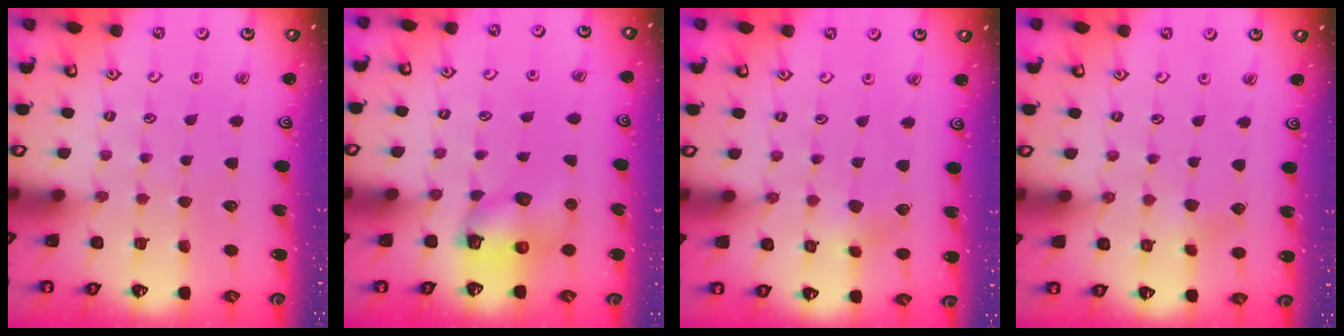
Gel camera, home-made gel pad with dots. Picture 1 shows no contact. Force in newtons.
{"total": 8.6, "press": 8.6, "slide": 0.7}
{"total": 3.1, "press": 3.0, "slide": 0.5}
{"total": 3.0, "press": 3.0, "slide": 0.1}